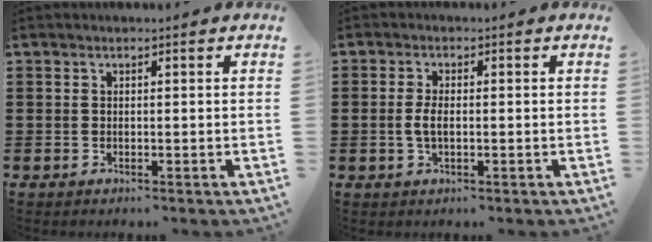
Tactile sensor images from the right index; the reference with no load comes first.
{"total": 2.9, "force": [-0.3, 1.2, 2.6], "torque": [-0.064, -0.003, -0.011]}